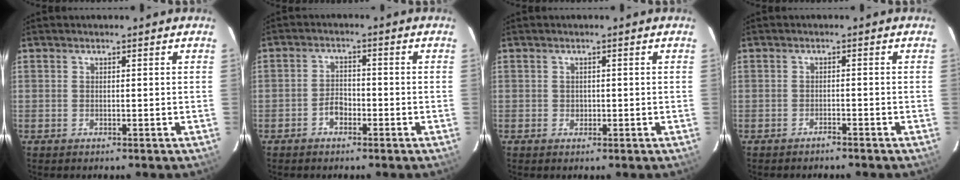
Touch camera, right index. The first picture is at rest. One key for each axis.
{"total": 3.0, "fx": -1.8, "fy": 1.8, "fz": 1.6, "tx": -0.032, "ty": 0.008, "tz": -0.031}
{"total": 1.0, "fx": -0.1, "fy": 1.0, "fz": 0.2, "tx": 0.000, "ty": 0.001, "tz": 0.000}
{"total": 1.3, "fx": -1.3, "fy": 0.1, "fz": 0.2, "tx": -0.011, "ty": 0.003, "tz": -0.021}